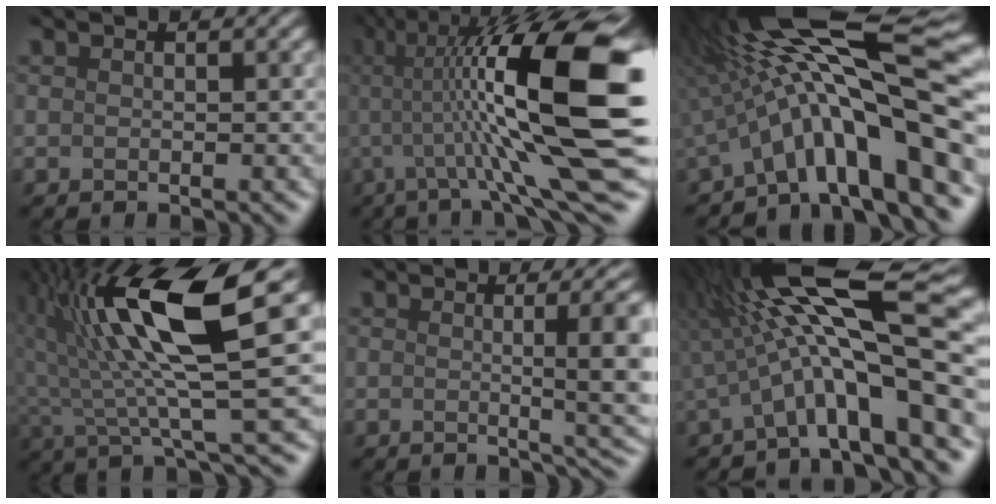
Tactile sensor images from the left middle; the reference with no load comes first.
{"total": 15.1, "force": [1.3, 3.2, 14.7], "torque": [-0.247, 0.030, 0.030]}
{"total": 14.5, "force": [-0.9, 3.7, 14.0], "torque": [-0.209, 0.033, -0.008]}
{"total": 10.2, "force": [3.2, 1.6, 9.6], "torque": [-0.169, 0.010, 0.067]}
{"total": 7.2, "force": [0.2, 2.0, 6.9], "torque": [-0.060, 0.013, 0.005]}
{"total": 13.1, "force": [0.5, 3.5, 12.7], "torque": [-0.210, 0.019, 0.023]}